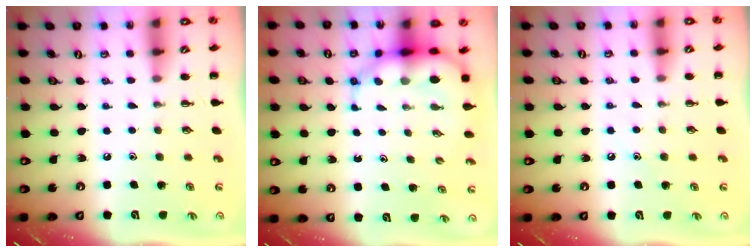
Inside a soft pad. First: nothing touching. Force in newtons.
{"total": 7.9, "press": 7.5, "slide": 2.2}
{"total": 6.3, "press": 6.0, "slide": 1.8}